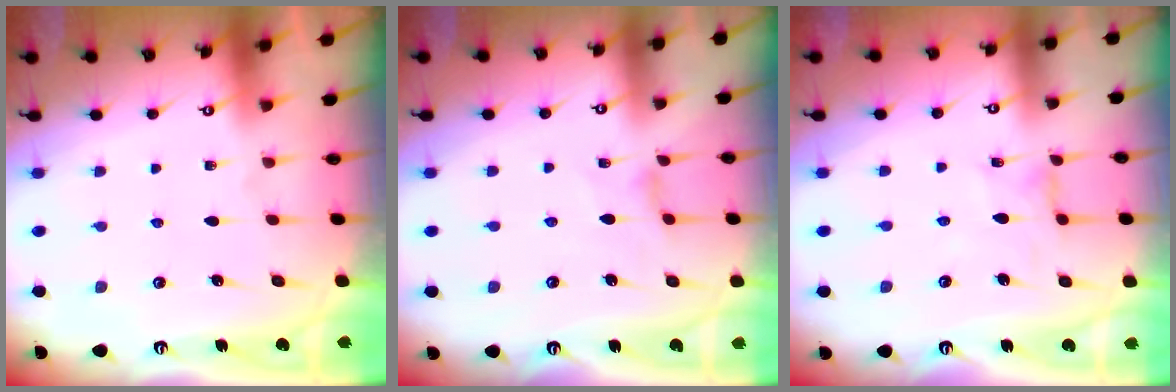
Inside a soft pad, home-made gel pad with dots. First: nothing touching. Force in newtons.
{"total": 2.9, "press": 2.9, "slide": 0.4}
{"total": 1.0, "press": 1.0, "slide": 0.3}